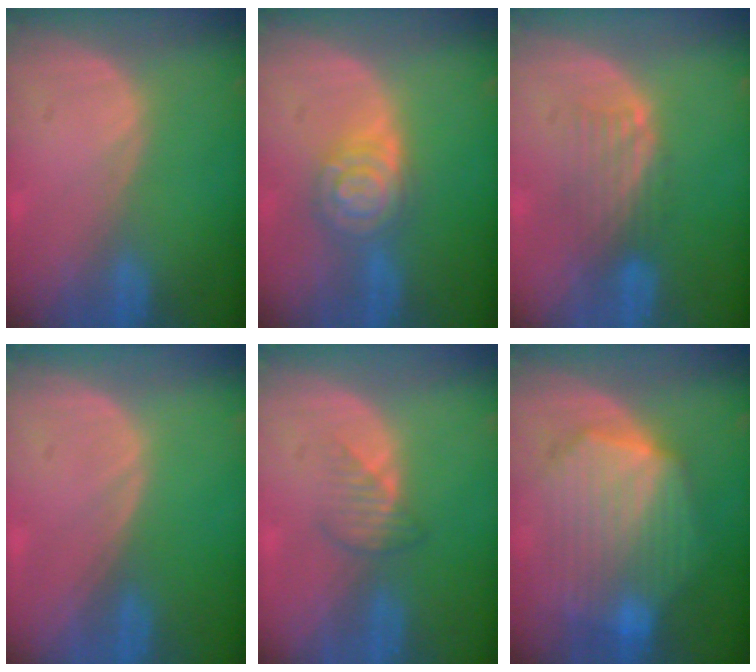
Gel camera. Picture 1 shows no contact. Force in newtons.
{"total": 6.5, "press": 6.5, "slide": 0.5}
{"total": 4.7, "press": 4.1, "slide": 2.4}
{"total": 0.0}
{"total": 2.5, "press": 2.5, "slide": 0.4}
{"total": 10.7, "press": 10.6, "slide": 0.8}